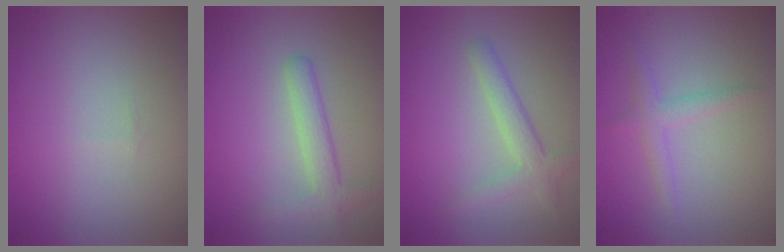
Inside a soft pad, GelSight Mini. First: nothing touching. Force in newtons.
{"total": 2.7, "press": 2.7, "slide": 0.1}
{"total": 2.7, "press": 2.7, "slide": 0.1}
{"total": 1.9, "press": 1.9, "slide": 0.1}